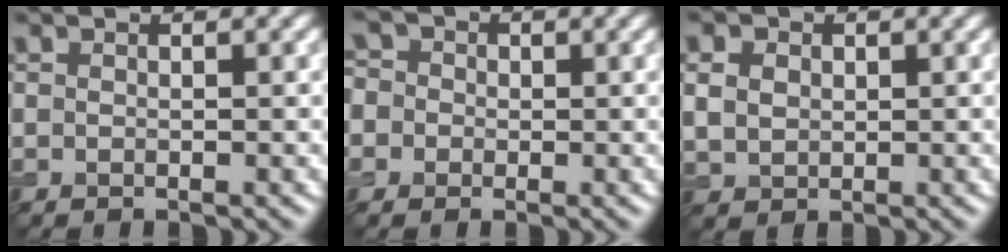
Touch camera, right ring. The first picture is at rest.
{"total": 6.0, "force": [0.9, 5.4, 2.3], "torque": [-0.047, 0.042, -0.027]}
{"total": 2.9, "force": [0.8, 2.4, 1.5], "torque": [-0.037, 0.005, 0.012]}